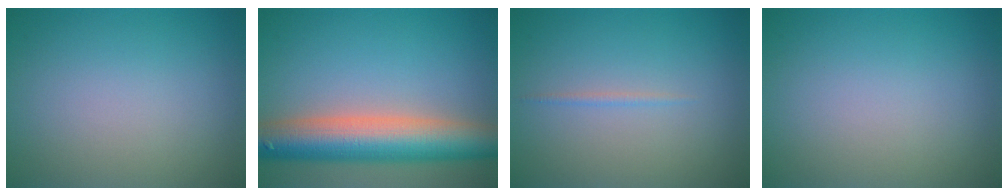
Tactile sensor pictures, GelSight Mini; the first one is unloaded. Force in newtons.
{"total": 9.4, "press": 9.4, "slide": 0.5}
{"total": 0.6, "press": 0.6, "slide": 0.1}
{"total": 0.0}